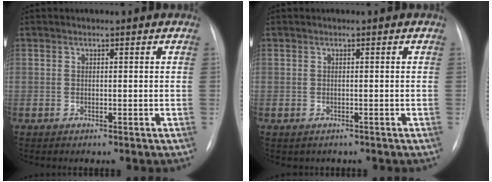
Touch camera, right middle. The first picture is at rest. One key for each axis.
{"total": 0.7, "fx": -0.5, "fy": 0.6, "fz": 0.0, "tx": -0.004, "ty": 0.002, "tz": -0.004}